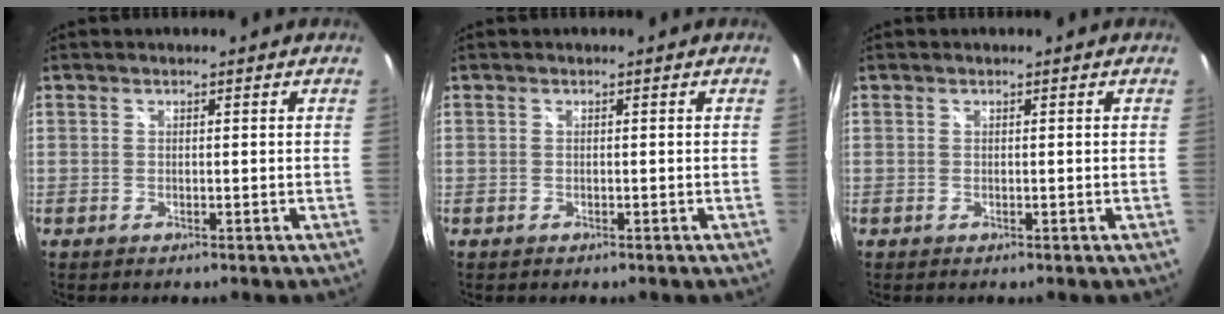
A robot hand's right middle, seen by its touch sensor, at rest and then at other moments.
{"total": 0.0}
{"total": 0.0}